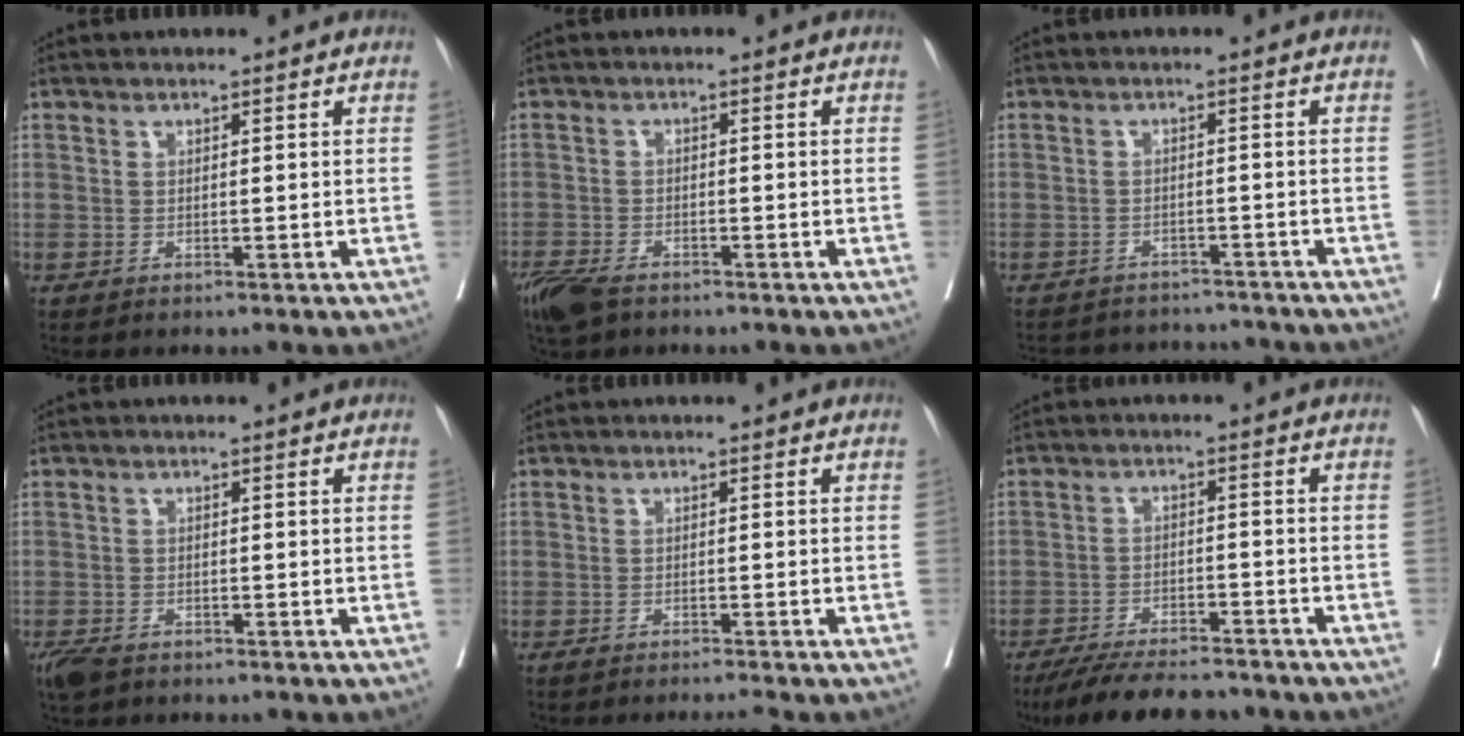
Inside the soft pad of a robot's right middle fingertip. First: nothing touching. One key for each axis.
{"total": 6.0, "fx": -4.5, "fy": 2.3, "fz": 3.2, "tx": -0.060, "ty": -0.011, "tz": -0.081}
{"total": 9.5, "fx": -9.0, "fy": 2.7, "fz": 1.1, "tx": -0.021, "ty": 0.017, "tz": -0.112}
{"total": 3.9, "fx": -2.8, "fy": 1.8, "fz": 1.9, "tx": -0.039, "ty": -0.007, "tz": -0.050}
{"total": 2.6, "fx": -2.3, "fy": -0.7, "fz": 1.0, "tx": -0.012, "ty": -0.002, "tz": -0.037}
{"total": 12.1, "fx": -10.8, "fy": 2.4, "fz": 5.1, "tx": -0.076, "ty": -0.006, "tz": -0.160}